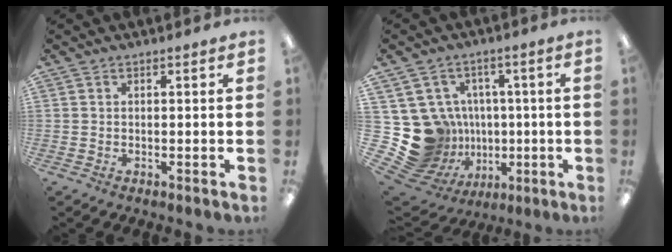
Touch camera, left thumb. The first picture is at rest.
{"total": 17.2, "force": [-0.9, 16.2, 5.7], "torque": [-0.149, -0.014, 0.032]}